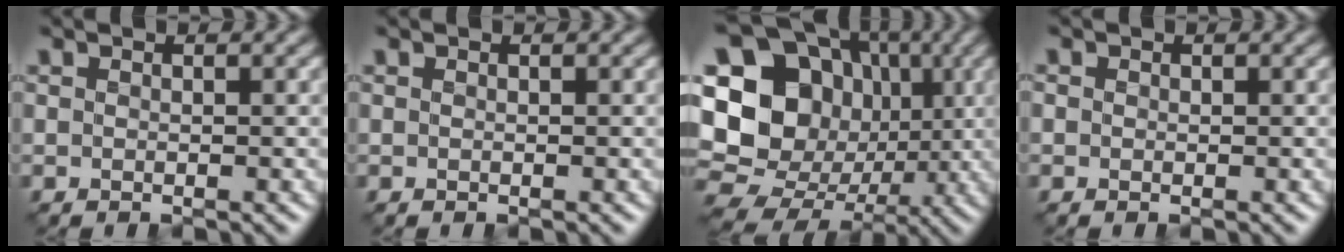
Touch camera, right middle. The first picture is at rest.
{"total": 0.0}
{"total": 22.4, "force": [1.9, 20.2, 9.5], "torque": [-0.205, 0.044, -0.003]}
{"total": 0.0}